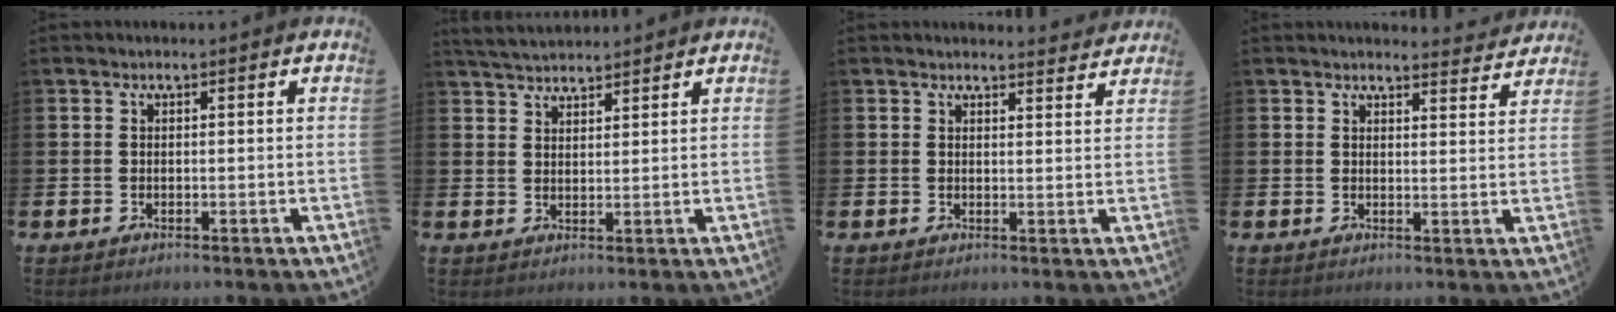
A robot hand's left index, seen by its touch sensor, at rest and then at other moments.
{"total": 3.8, "force": [3.7, 0.6, 0.5], "torque": [-0.015, -0.015, 0.068]}
{"total": 2.5, "force": [2.5, 0.3, -0.1], "torque": [0.005, -0.018, 0.044]}
{"total": 3.2, "force": [3.2, 0.2, 0.0], "torque": [0.010, -0.025, 0.054]}